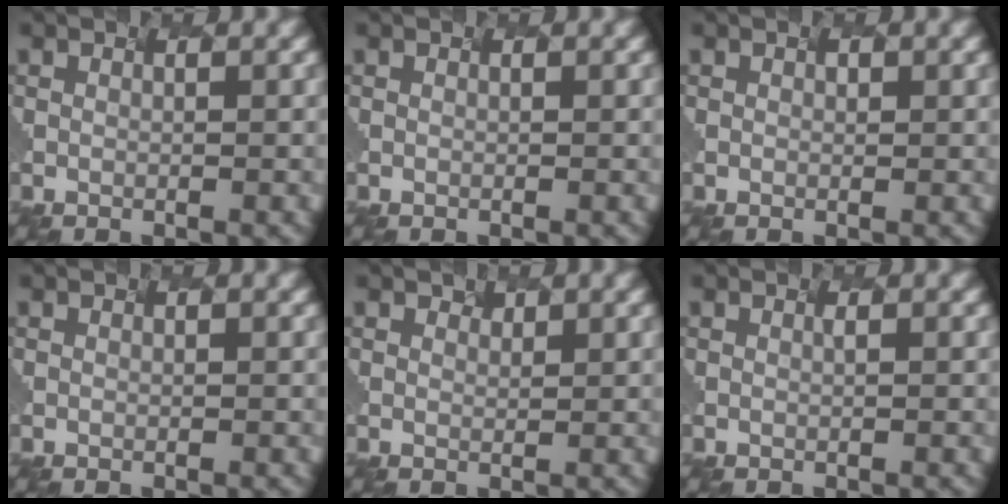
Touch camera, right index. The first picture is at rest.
{"total": 0.0}
{"total": 0.6, "force": [-0.3, -0.4, -0.4], "torque": [0.001, -0.004, 0.008]}
{"total": 0.0}
{"total": 1.0, "force": [0.0, -0.8, -0.7], "torque": [-0.002, -0.007, 0.028]}
{"total": 0.6, "force": [-0.4, -0.4, -0.2], "torque": [-0.006, -0.001, 0.006]}